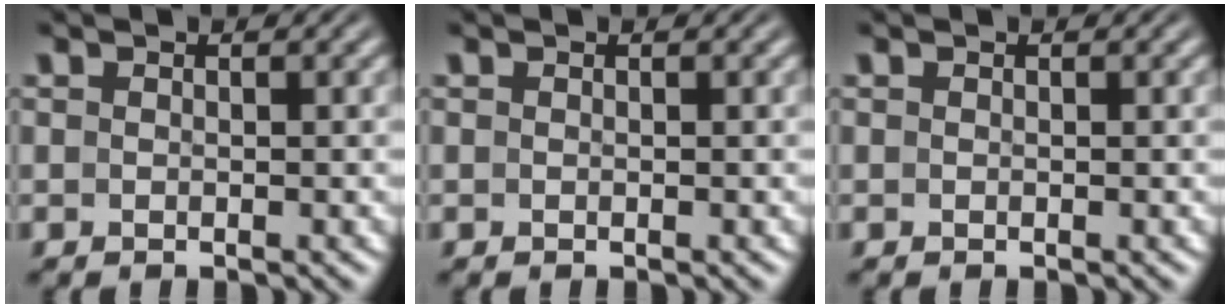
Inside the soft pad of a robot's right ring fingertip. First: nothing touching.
{"total": 0.0}
{"total": 0.0}